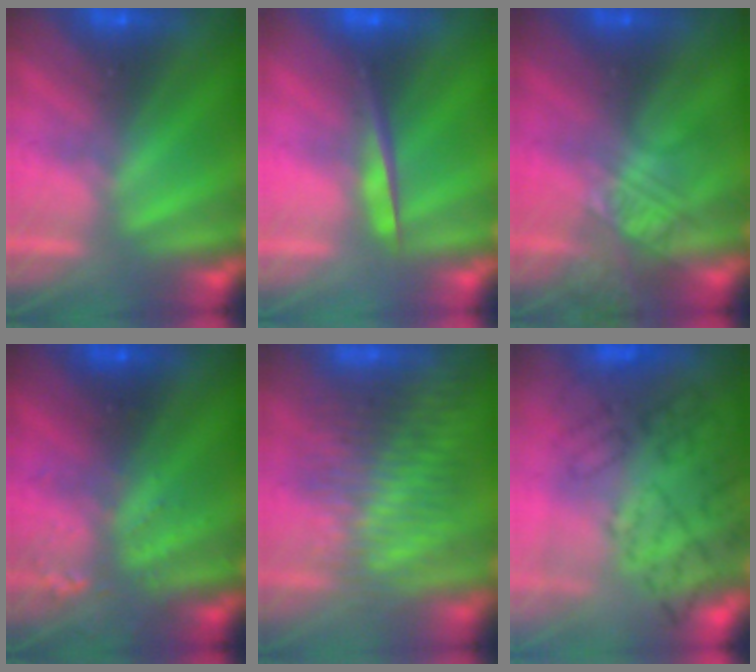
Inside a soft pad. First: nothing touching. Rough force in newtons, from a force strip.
{"total": 4.6}
{"total": 2.3}
{"total": 3.4}
{"total": 3.2}
{"total": 10.5}